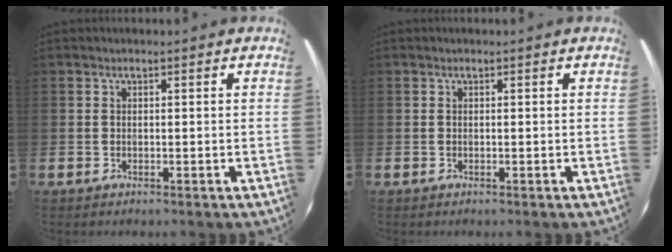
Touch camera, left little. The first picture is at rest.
{"total": 0.0}